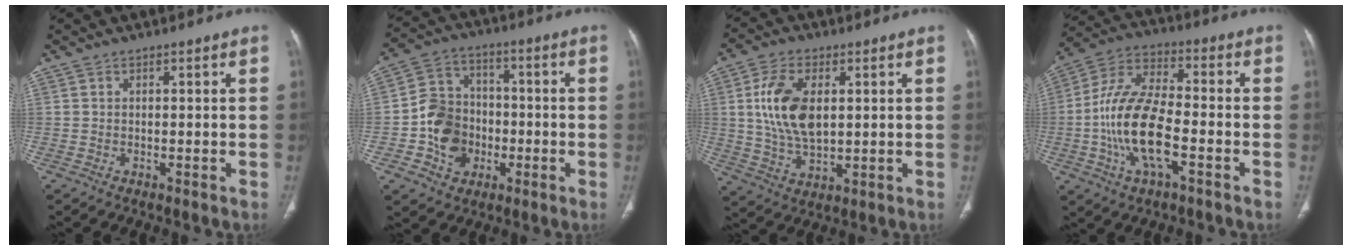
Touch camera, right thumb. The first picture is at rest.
{"total": 12.1, "force": [-2.9, 10.3, 5.8], "torque": [-0.068, 0.028, -0.054]}
{"total": 12.3, "force": [2.2, 7.0, 9.9], "torque": [-0.187, -0.007, 0.046]}
{"total": 15.5, "force": [-4.0, 6.7, 13.5], "torque": [-0.269, 0.031, -0.078]}